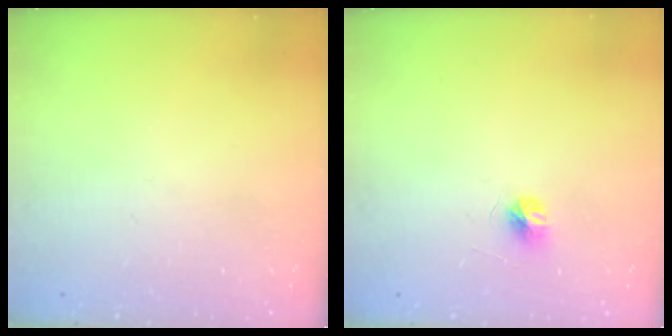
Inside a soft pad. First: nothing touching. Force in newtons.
{"total": 4.5, "press": 4.5, "slide": 0.4}